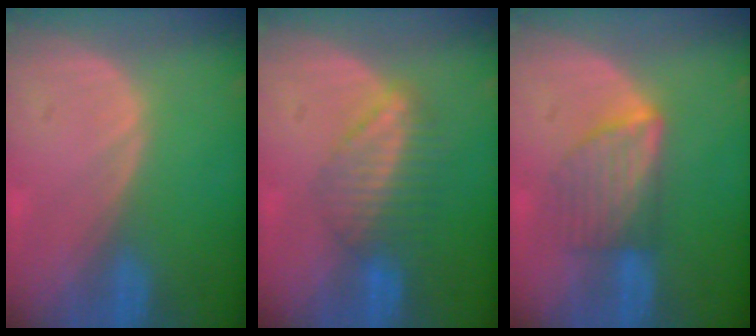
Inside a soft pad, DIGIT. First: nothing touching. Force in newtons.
{"total": 6.6, "press": 5.9, "slide": 3.1}
{"total": 5.9, "press": 5.7, "slide": 1.5}